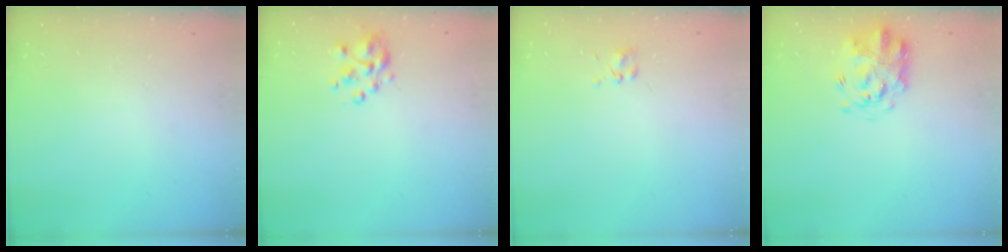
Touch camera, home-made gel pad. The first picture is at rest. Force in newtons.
{"total": 3.8, "press": 3.7, "slide": 0.8}
{"total": 1.7, "press": 1.5, "slide": 0.8}
{"total": 3.2, "press": 3.0, "slide": 1.0}